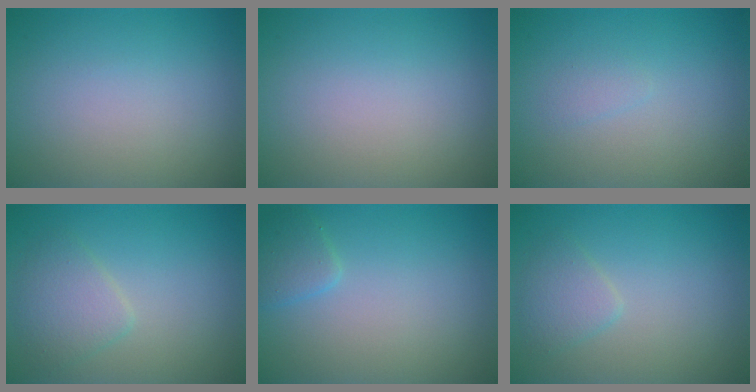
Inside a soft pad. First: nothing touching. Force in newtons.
{"total": 0.0}
{"total": 0.7, "press": 0.7, "slide": 0.0}
{"total": 2.6, "press": 2.6, "slide": 0.1}
{"total": 1.5, "press": 1.5, "slide": 0.1}
{"total": 1.8, "press": 1.8, "slide": 0.1}